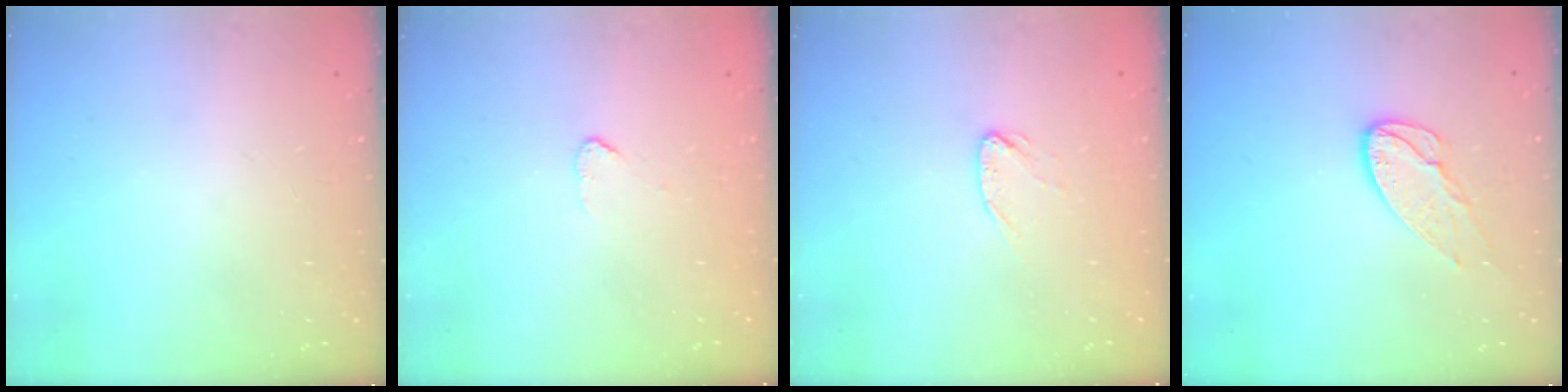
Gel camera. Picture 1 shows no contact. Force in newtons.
{"total": 2.6, "press": 2.6, "slide": 0.2}
{"total": 4.8, "press": 4.7, "slide": 0.5}
{"total": 9.1, "press": 9.1, "slide": 0.4}